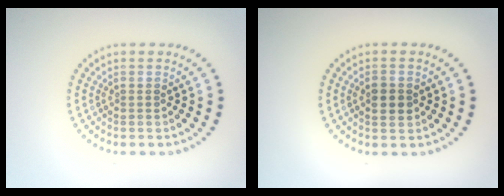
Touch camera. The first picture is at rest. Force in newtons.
{"total": 1.9, "press": 1.9, "slide": 0.1}